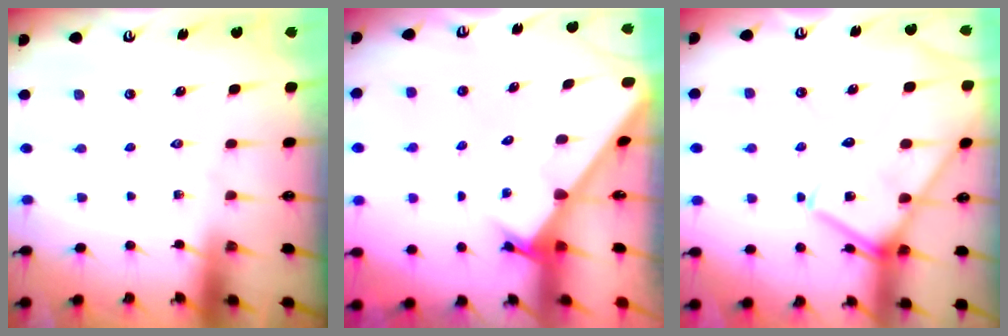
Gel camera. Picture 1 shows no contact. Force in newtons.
{"total": 2.8, "press": 2.8, "slide": 0.3}
{"total": 15.2, "press": 15.2, "slide": 1.5}